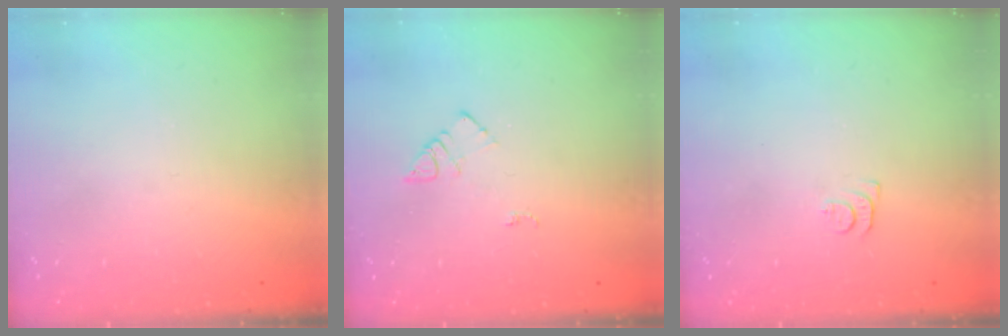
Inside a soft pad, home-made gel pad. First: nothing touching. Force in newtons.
{"total": 6.3, "press": 6.3, "slide": 0.6}
{"total": 4.8, "press": 4.8, "slide": 0.5}